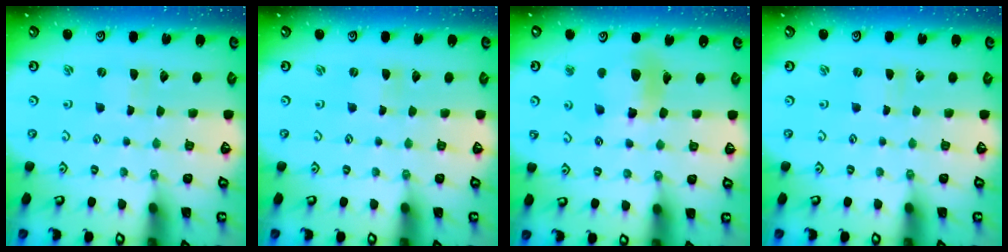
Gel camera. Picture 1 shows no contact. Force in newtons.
{"total": 0.0}
{"total": 11.6, "press": 11.5, "slide": 1.2}
{"total": 0.0}